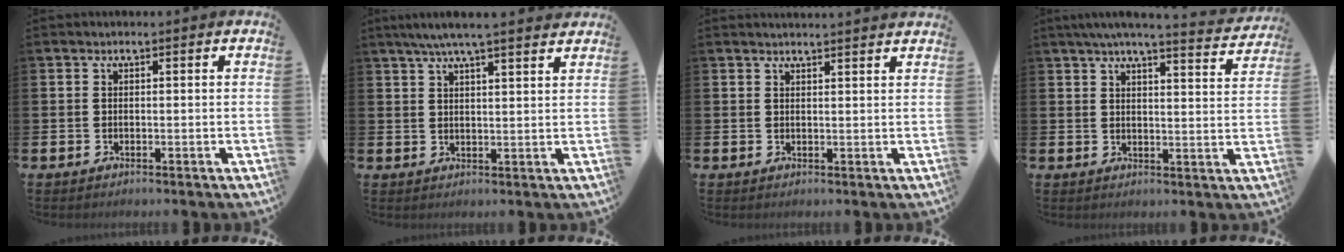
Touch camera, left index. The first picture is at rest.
{"total": 5.5, "force": [5.0, 0.0, 2.3], "torque": [-0.055, -0.013, 0.089]}
{"total": 1.7, "force": [1.6, -0.3, -0.1], "torque": [0.011, -0.013, 0.028]}
{"total": 5.6, "force": [5.2, 0.0, 2.0], "torque": [-0.044, -0.028, 0.087]}